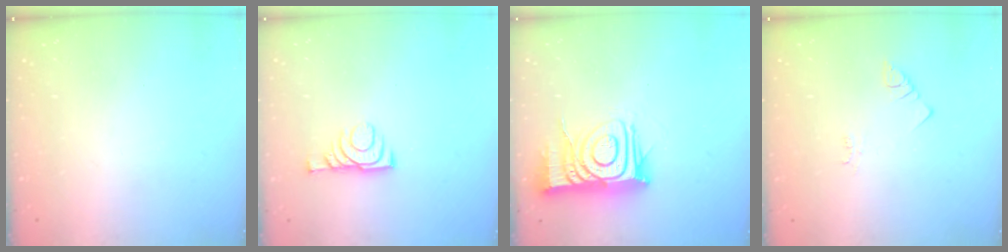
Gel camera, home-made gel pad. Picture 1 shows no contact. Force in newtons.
{"total": 7.2, "press": 7.1, "slide": 1.1}
{"total": 14.8, "press": 14.7, "slide": 1.0}
{"total": 1.4, "press": 1.4, "slide": 0.3}